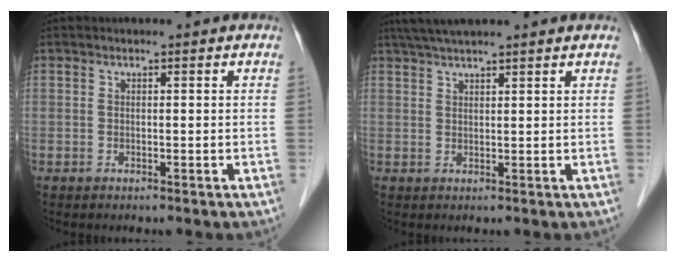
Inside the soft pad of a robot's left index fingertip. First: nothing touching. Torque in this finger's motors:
{"motor_torque": [0.37, -0.82, 0.33, 0.05]}